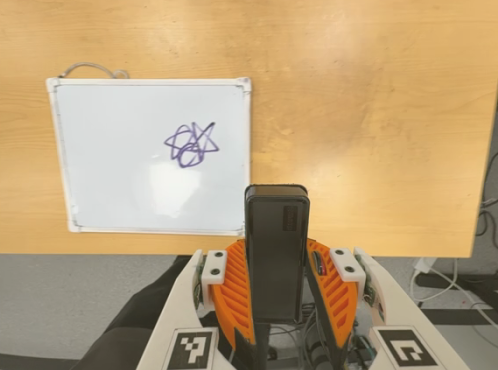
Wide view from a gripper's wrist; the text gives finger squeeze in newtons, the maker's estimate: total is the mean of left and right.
{"total": 3.9, "left": 2.4, "right": 5.4}